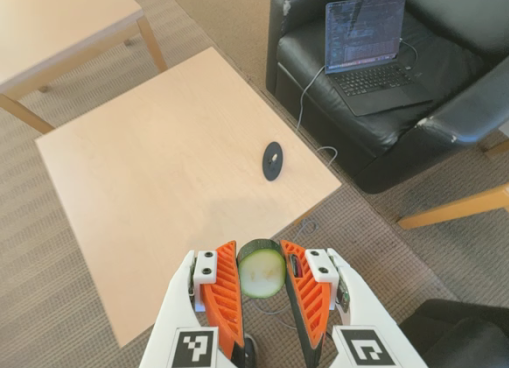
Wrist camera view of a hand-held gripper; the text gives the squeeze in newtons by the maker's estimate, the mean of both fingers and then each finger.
{"total": 11.9, "left": 11.9, "right": 11.9}